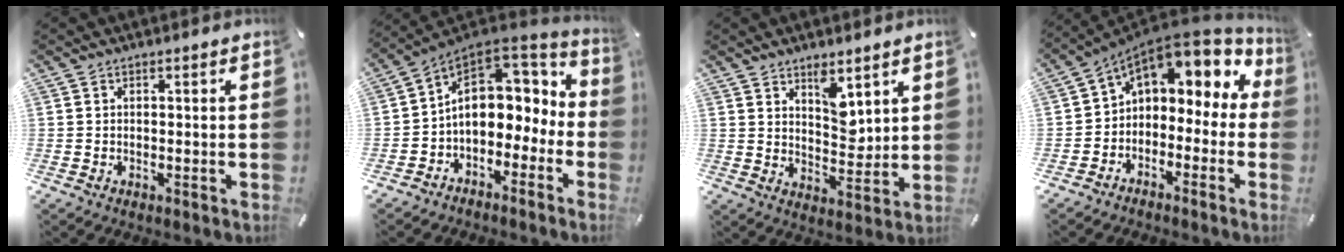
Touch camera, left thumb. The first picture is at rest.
{"total": 13.6, "force": [1.8, 9.8, 9.3], "torque": [-0.149, -0.018, 0.033]}
{"total": 7.3, "force": [4.8, 4.2, 3.6], "torque": [-0.042, -0.032, 0.080]}
{"total": 6.0, "force": [2.8, 4.5, 2.8], "torque": [-0.056, -0.029, 0.049]}